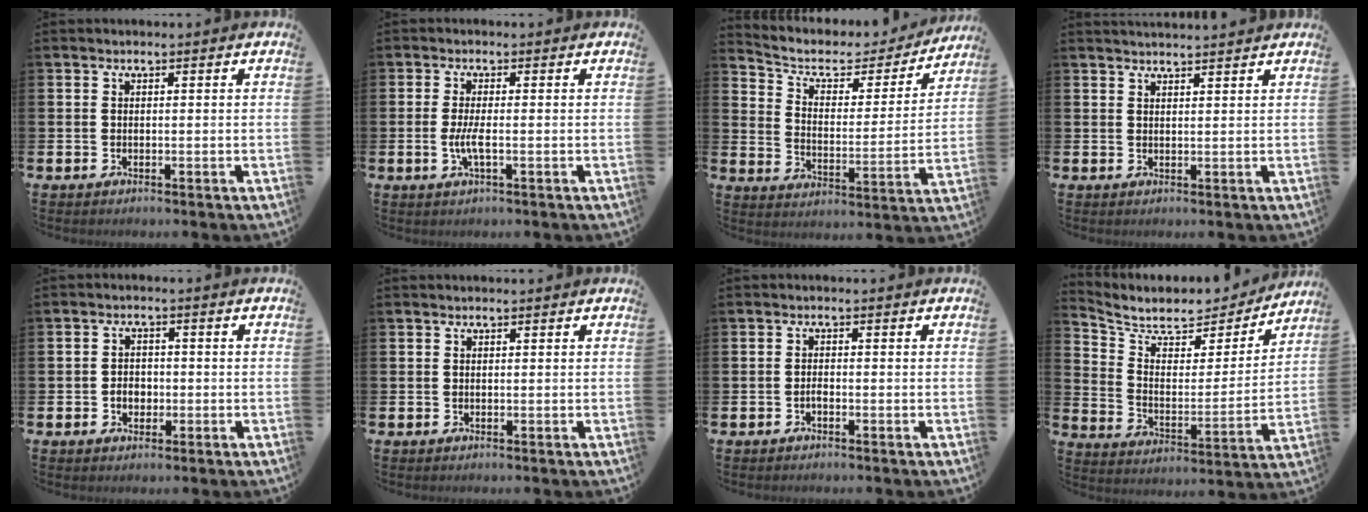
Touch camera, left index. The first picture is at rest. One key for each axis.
{"total": 2.5, "fx": -0.5, "fy": 0.4, "fz": 2.5, "tx": -0.045, "ty": -0.002, "tz": -0.011}
{"total": 6.5, "fx": 5.4, "fy": 2.9, "fz": 2.1, "tx": -0.062, "ty": -0.041, "tz": 0.085}
{"total": 2.1, "fx": 2.1, "fy": -0.1, "fz": 0.1, "tx": 0.010, "ty": -0.015, "tz": 0.035}
{"total": 2.4, "fx": -0.6, "fy": 1.9, "fz": 1.3, "tx": -0.011, "ty": -0.002, "tz": -0.018}
{"total": 0.0}
{"total": 0.8, "fx": -0.6, "fy": 0.2, "fz": 0.5, "tx": -0.003, "ty": -0.008, "tz": -0.012}
{"total": 7.6, "fx": 6.8, "fy": 3.0, "fz": 1.8, "tx": -0.068, "ty": -0.060, "tz": 0.114}